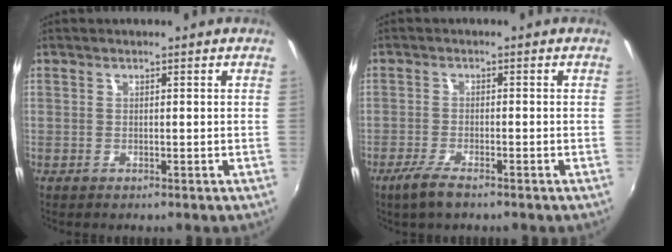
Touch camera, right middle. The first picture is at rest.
{"total": 4.4, "force": [-3.2, 0.8, 2.9], "torque": [-0.077, -0.010, -0.063]}